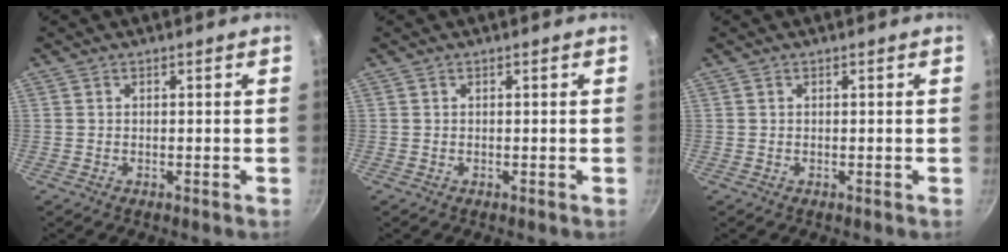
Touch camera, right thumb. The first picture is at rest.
{"total": 0.0}
{"total": 0.0}